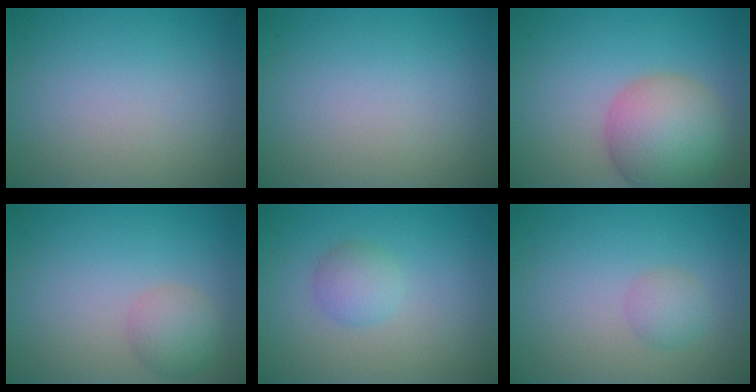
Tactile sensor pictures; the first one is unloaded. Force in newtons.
{"total": 0.0}
{"total": 7.3, "press": 7.3, "slide": 0.4}
{"total": 2.6, "press": 2.6, "slide": 0.1}
{"total": 2.0, "press": 2.0, "slide": 0.0}
{"total": 1.6, "press": 1.6, "slide": 0.0}